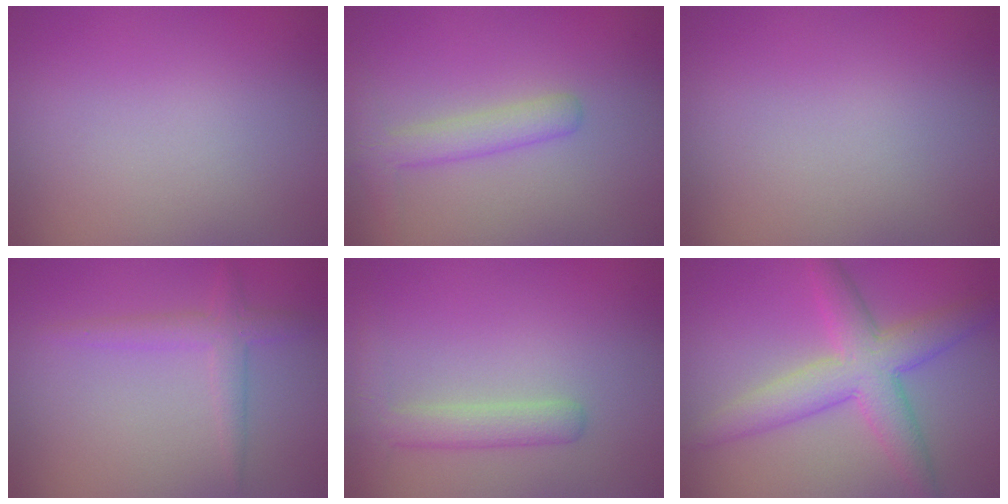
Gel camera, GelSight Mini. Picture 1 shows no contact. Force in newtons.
{"total": 2.7, "press": 2.7, "slide": 0.1}
{"total": 0.0}
{"total": 2.1, "press": 2.1, "slide": 0.1}
{"total": 2.8, "press": 2.8, "slide": 0.2}
{"total": 5.9, "press": 5.9, "slide": 0.2}